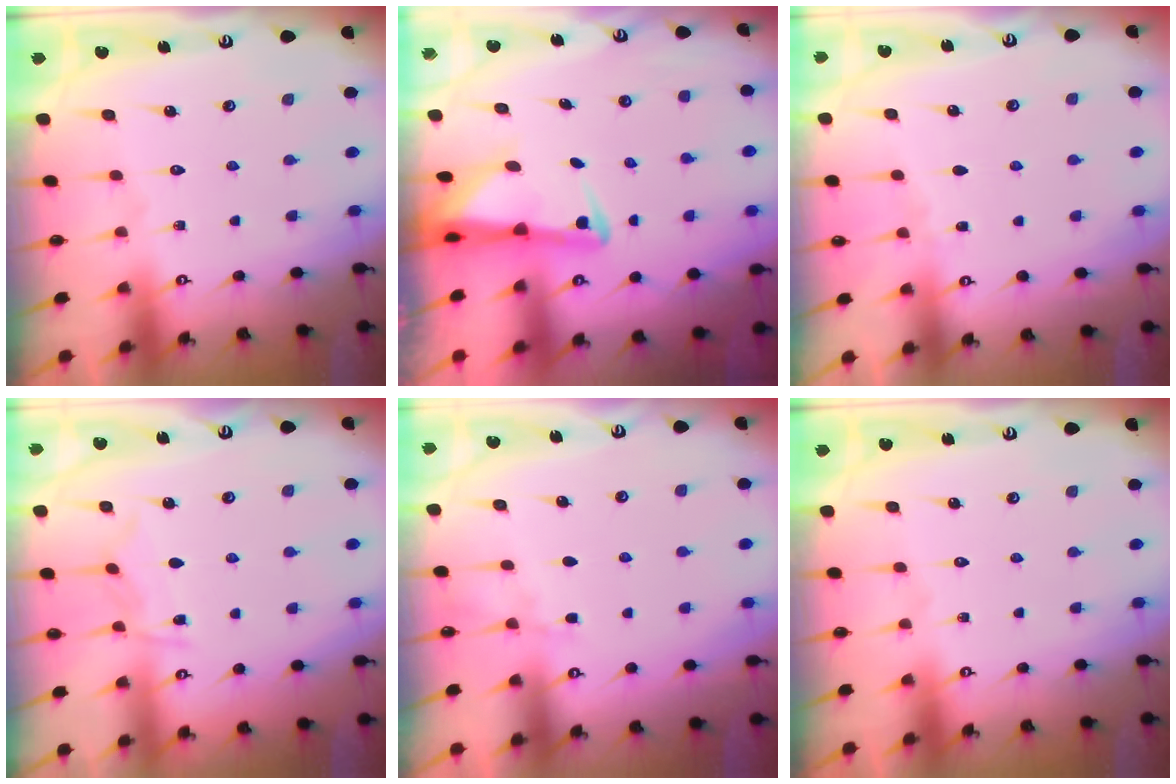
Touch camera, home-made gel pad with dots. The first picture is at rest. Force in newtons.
{"total": 2.6, "press": 2.5, "slide": 0.7}
{"total": 2.4, "press": 2.3, "slide": 0.4}
{"total": 6.3, "press": 6.2, "slide": 0.8}
{"total": 3.9, "press": 3.8, "slide": 0.7}
{"total": 0.0}